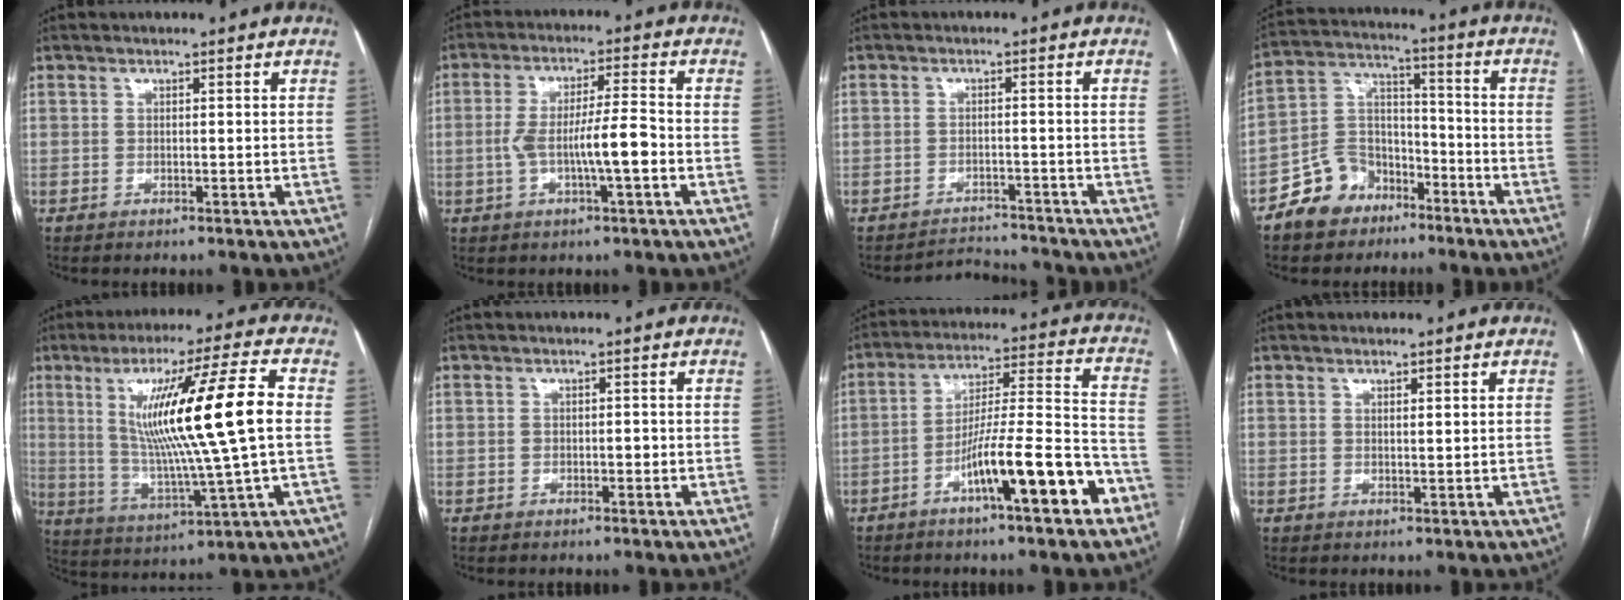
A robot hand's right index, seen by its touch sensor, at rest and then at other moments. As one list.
[{"total": 8.1, "force": [-2.0, 0.6, 7.9], "torque": [-0.147, 0.013, -0.034]}, {"total": 3.8, "force": [-3.6, 0.3, -1.2], "torque": [0.021, 0.004, -0.052]}, {"total": 10.1, "force": [-6.6, 7.1, 2.7], "torque": [-0.054, 0.033, -0.118]}, {"total": 18.1, "force": [2.7, -0.6, 17.9], "torque": [-0.309, 0.000, 0.042]}, {"total": 1.1, "force": [-0.2, 0.8, 0.8], "torque": [-0.014, 0.003, -0.001]}, {"total": 14.3, "force": [-7.3, 1.4, 12.2], "torque": [-0.197, 0.013, -0.115]}, {"total": 1.1, "force": [0.7, 0.1, 0.8], "torque": [-0.015, -0.004, 0.012]}]